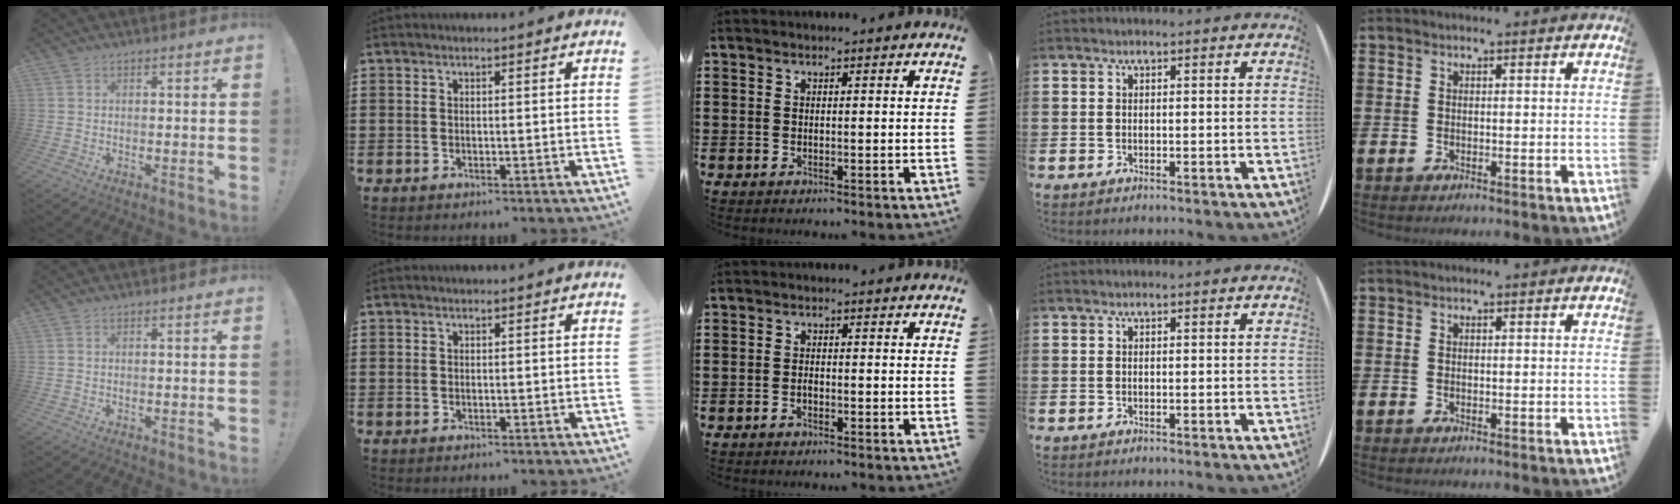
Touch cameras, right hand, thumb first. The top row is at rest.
{"middle": {"total": 1.1, "force": [-0.7, 0.4, 0.7], "torque": [-0.017, -0.003, -0.013]}}